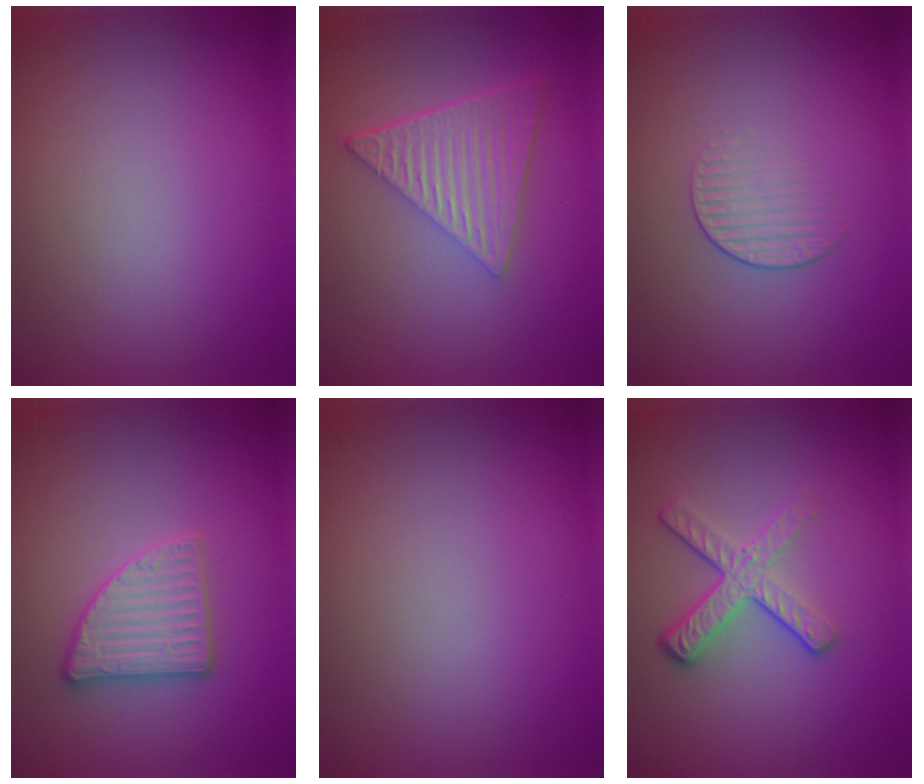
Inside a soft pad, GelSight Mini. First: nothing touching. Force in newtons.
{"total": 6.3, "press": 4.2, "slide": 4.7}
{"total": 1.5, "press": 0.7, "slide": 1.3}
{"total": 2.9, "press": 2.8, "slide": 0.5}
{"total": 0.0}
{"total": 4.1, "press": 2.7, "slide": 3.0}